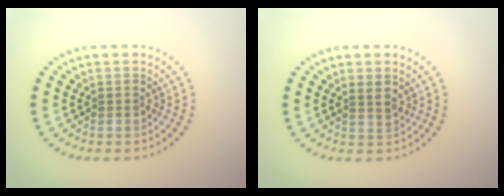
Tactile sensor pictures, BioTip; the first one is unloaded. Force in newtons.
{"total": 1.1, "press": 0.9, "slide": 0.6}